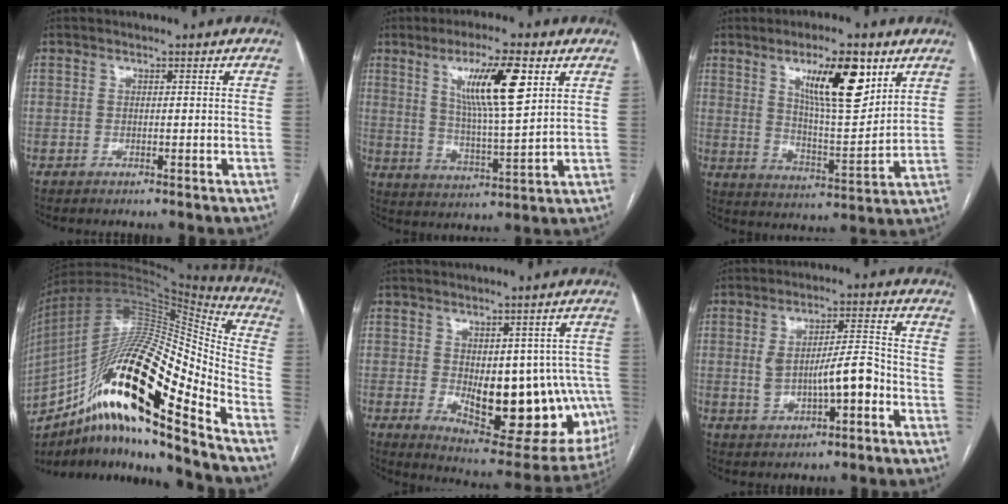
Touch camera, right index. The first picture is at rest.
{"total": 11.8, "force": [4.9, 1.3, 10.7], "torque": [-0.189, 0.000, 0.087]}
{"total": 13.2, "force": [6.8, 2.9, 10.9], "torque": [-0.182, -0.004, 0.116]}
{"total": 27.0, "force": [-14.0, 4.2, 22.7], "torque": [-0.395, 0.000, -0.243]}
{"total": 18.2, "force": [-2.3, 9.0, 15.6], "torque": [-0.176, 0.003, -0.004]}
{"total": 8.5, "force": [-1.5, 2.6, 7.9], "torque": [-0.140, 0.020, -0.018]}